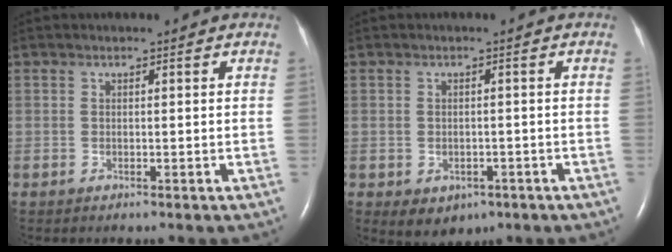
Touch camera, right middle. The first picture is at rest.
{"total": 4.1, "force": [-1.8, 3.2, 1.8], "torque": [-0.023, 0.001, -0.007]}